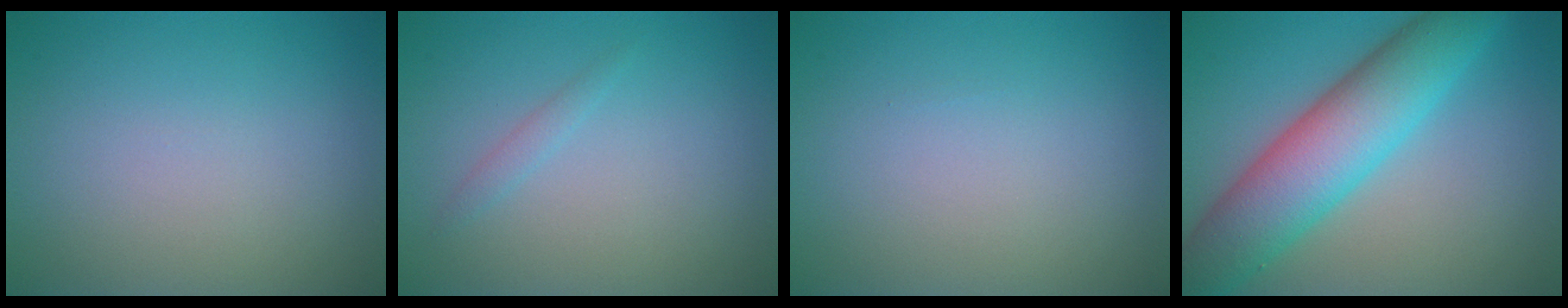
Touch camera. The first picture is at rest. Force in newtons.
{"total": 0.9, "press": 0.9, "slide": 0.1}
{"total": 0.0}
{"total": 9.0, "press": 9.0, "slide": 0.2}